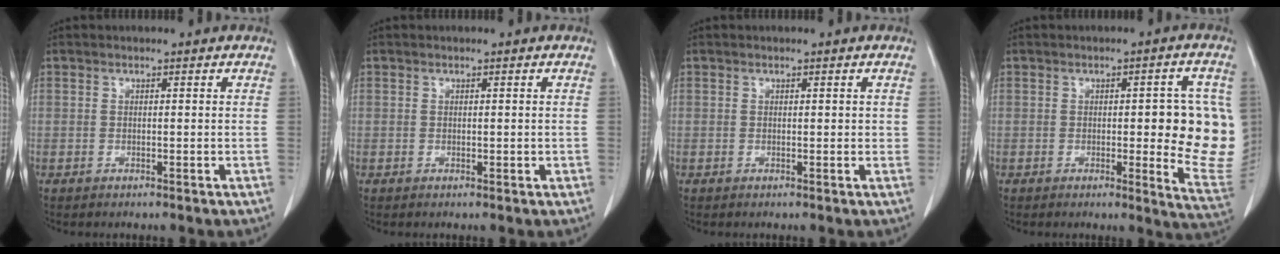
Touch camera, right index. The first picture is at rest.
{"total": 0.7, "force": [0.0, 0.4, 0.5], "torque": [-0.008, 0.001, 0.003]}
{"total": 1.0, "force": [0.2, 0.5, 0.8], "torque": [-0.007, 0.001, 0.004]}
{"total": 12.3, "force": [0.3, 3.0, 11.9], "torque": [-0.115, -0.008, 0.004]}